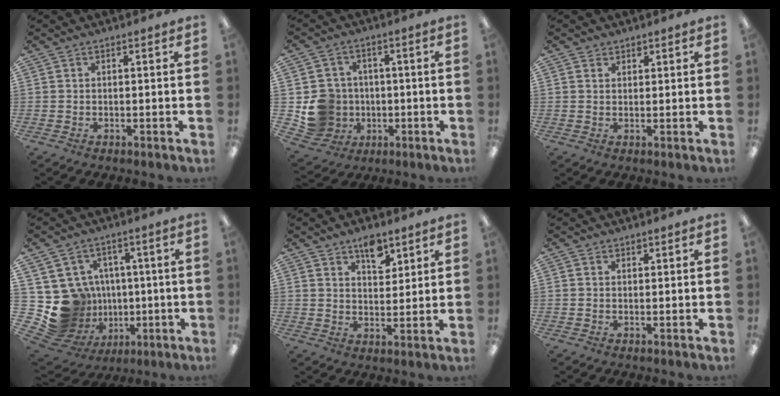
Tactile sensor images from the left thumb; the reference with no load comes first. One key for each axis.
{"total": 9.9, "fx": -1.2, "fy": 9.6, "fz": 2.0, "tx": -0.067, "ty": 0.014, "tz": -0.007}
{"total": 1.5, "fx": 1.2, "fy": 1.0, "fz": 0.1, "tx": 0.005, "ty": -0.003, "tz": 0.021}
{"total": 14.9, "fx": -0.3, "fy": 14.3, "fz": 4.3, "tx": -0.109, "ty": -0.015, "tz": 0.039}
{"total": 6.6, "fx": 4.6, "fy": 3.5, "fz": 3.1, "tx": -0.026, "ty": -0.026, "tz": 0.077}
{"total": 0.8, "fx": 0.6, "fy": 0.5, "fz": 0.1, "tx": -0.003, "ty": 0.002, "tz": 0.012}